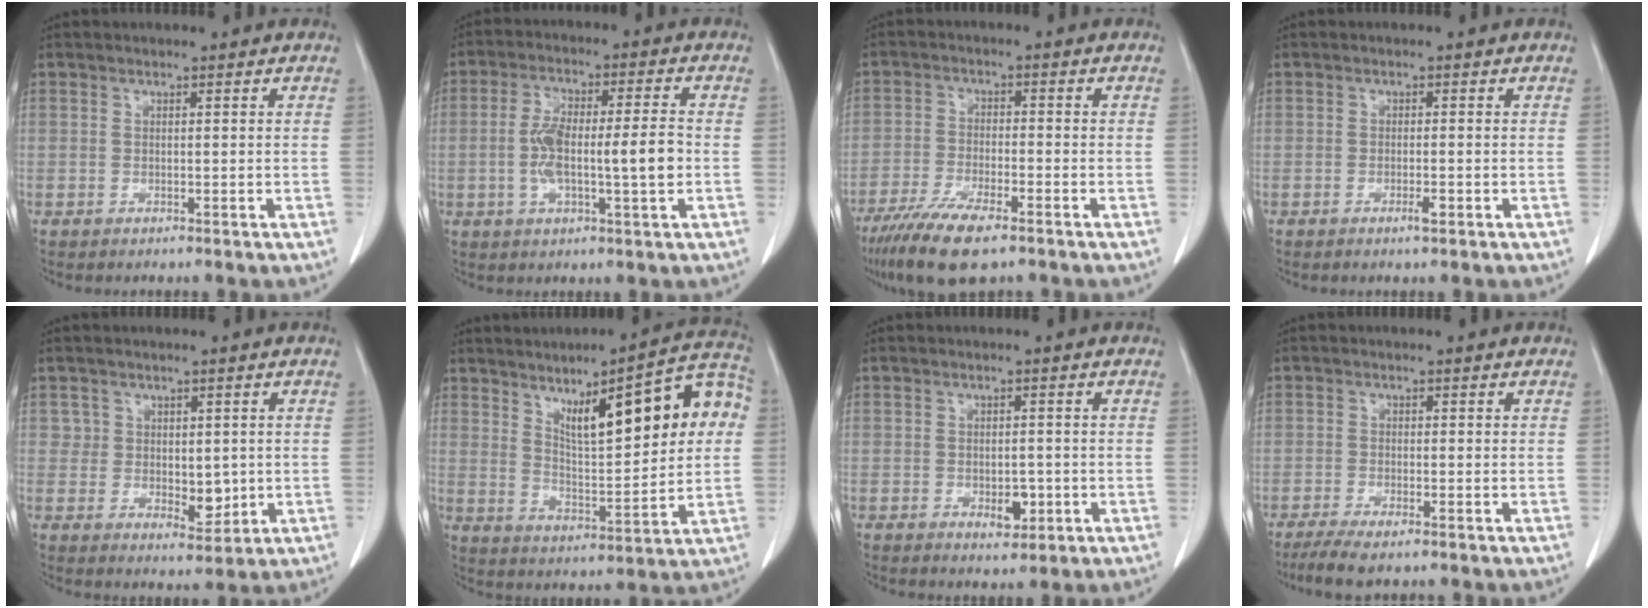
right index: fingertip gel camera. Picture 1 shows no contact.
{"total": 10.4, "force": [-1.2, 1.8, 10.1], "torque": [-0.185, 0.013, -0.021]}
{"total": 9.8, "force": [-6.9, 2.0, 6.6], "torque": [-0.120, -0.022, -0.118]}
{"total": 1.4, "force": [-0.7, 0.2, 1.2], "torque": [-0.022, -0.002, -0.011]}
{"total": 4.8, "force": [0.6, 3.7, 2.9], "torque": [-0.029, -0.008, 0.016]}
{"total": 17.3, "force": [5.2, 4.0, 16.1], "torque": [-0.224, 0.027, 0.081]}
{"total": 3.1, "force": [-0.9, 1.8, 2.4], "torque": [-0.033, 0.000, -0.006]}
{"total": 4.9, "force": [-3.6, 0.8, 3.2], "torque": [-0.057, -0.012, -0.060]}